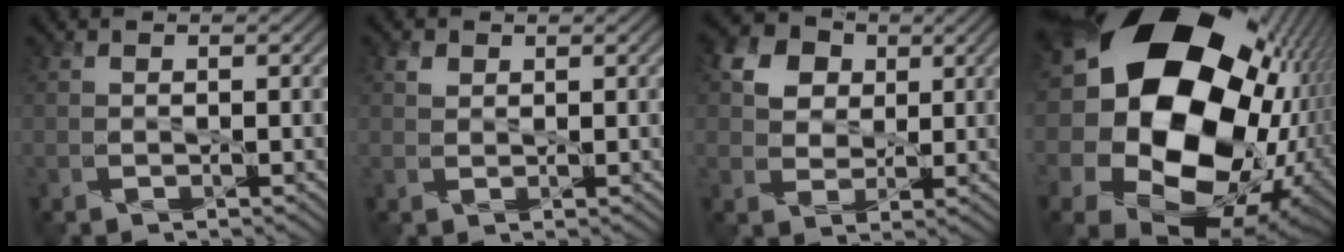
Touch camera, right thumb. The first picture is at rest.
{"total": 1.4, "force": [1.0, 1.0, 0.1], "torque": [-0.002, 0.001, 0.018]}
{"total": 7.0, "force": [3.2, 5.6, 2.6], "torque": [-0.085, 0.017, 0.048]}
{"total": 23.4, "force": [5.1, 17.9, 14.1], "torque": [-0.309, -0.012, 0.112]}